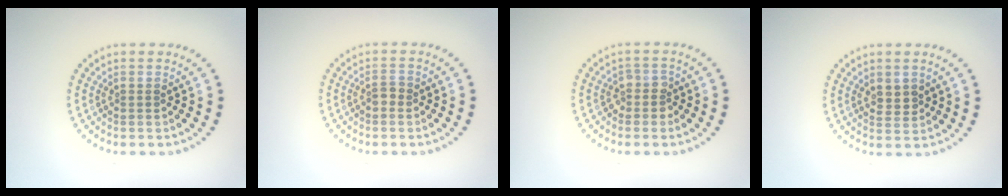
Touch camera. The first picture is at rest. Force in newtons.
{"total": 1.1, "press": 1.0, "slide": 0.2}
{"total": 1.7, "press": 1.5, "slide": 0.8}
{"total": 1.3, "press": 1.2, "slide": 0.5}